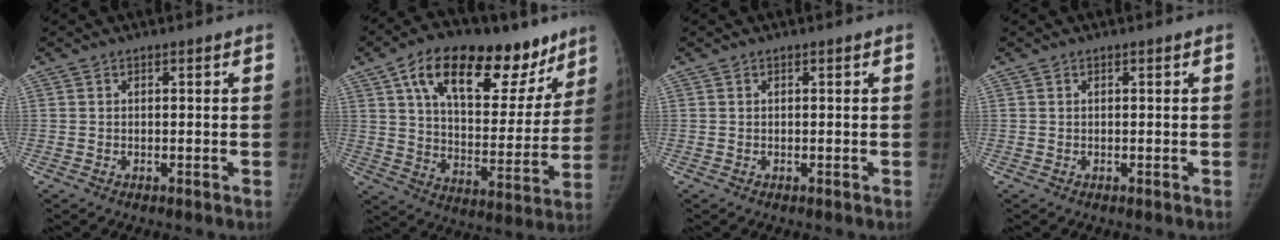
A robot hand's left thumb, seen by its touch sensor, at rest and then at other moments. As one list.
[{"total": 26.3, "force": [15.4, 12.8, 17.0], "torque": [-0.211, -0.025, 0.241]}, {"total": 0.0}, {"total": 0.0}]